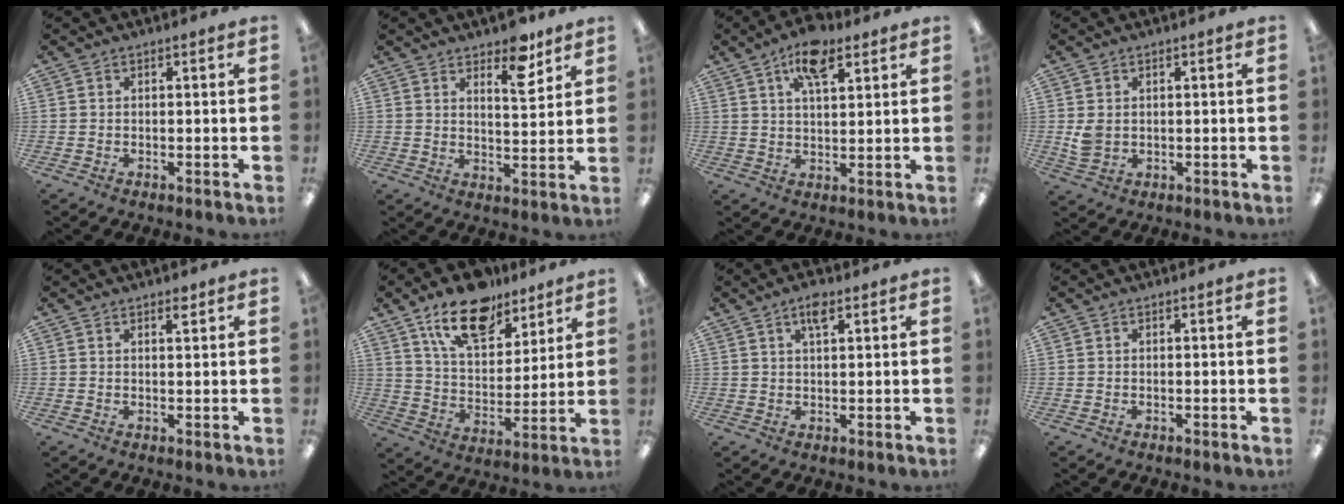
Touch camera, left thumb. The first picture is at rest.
{"total": 9.0, "force": [6.6, 3.6, 5.0], "torque": [-0.052, -0.042, 0.107]}
{"total": 10.0, "force": [6.0, 4.2, 6.9], "torque": [-0.112, -0.019, 0.104]}
{"total": 3.7, "force": [0.7, 2.7, 2.4], "torque": [-0.045, -0.002, 0.011]}
{"total": 1.7, "force": [1.5, 0.4, 0.8], "torque": [-0.010, -0.005, 0.025]}
{"total": 16.4, "force": [11.6, 7.9, 8.4], "torque": [-0.133, -0.056, 0.204]}
{"total": 4.0, "force": [2.4, 1.4, 2.9], "torque": [-0.057, 0.002, 0.040]}
{"total": 0.0}